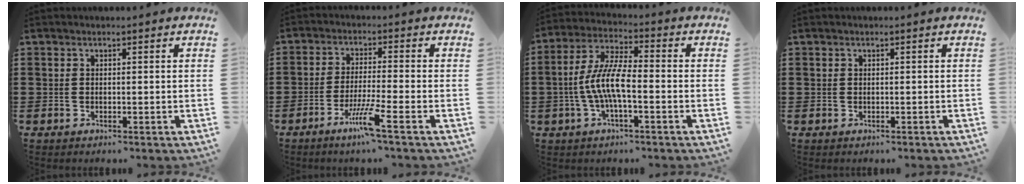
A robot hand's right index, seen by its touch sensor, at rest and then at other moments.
{"total": 6.1, "force": [-3.7, -0.3, 4.9], "torque": [-0.097, -0.013, -0.068]}
{"total": 7.8, "force": [-1.9, 1.9, 7.3], "torque": [-0.171, -0.014, -0.045]}
{"total": 0.0}